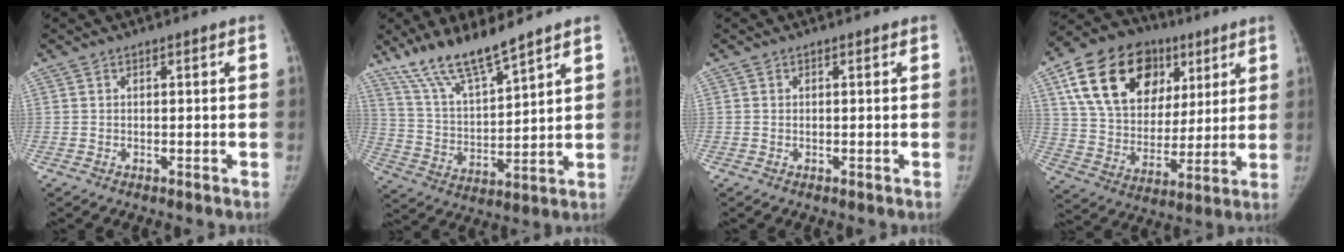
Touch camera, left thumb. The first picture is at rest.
{"total": 12.8, "force": [10.3, 2.3, 7.3], "torque": [-0.127, -0.056, 0.204]}
{"total": 0.0}
{"total": 24.3, "force": [10.4, 16.7, 14.2], "torque": [-0.221, 0.005, 0.178]}